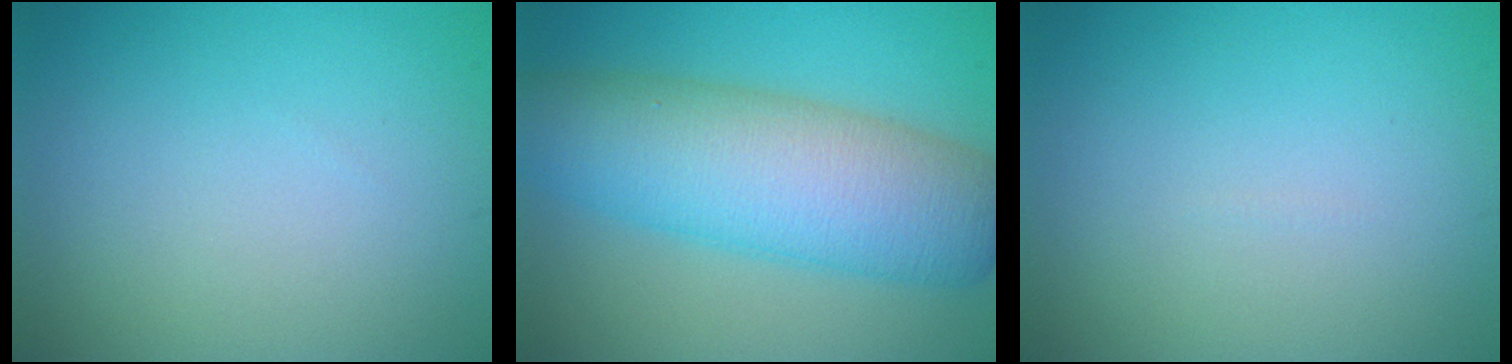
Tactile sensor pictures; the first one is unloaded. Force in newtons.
{"total": 10.2, "press": 10.2, "slide": 0.3}
{"total": 0.0}